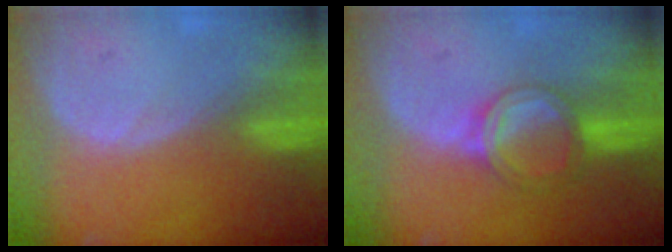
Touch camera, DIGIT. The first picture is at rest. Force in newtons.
{"total": 5.4, "press": 5.1, "slide": 1.7}